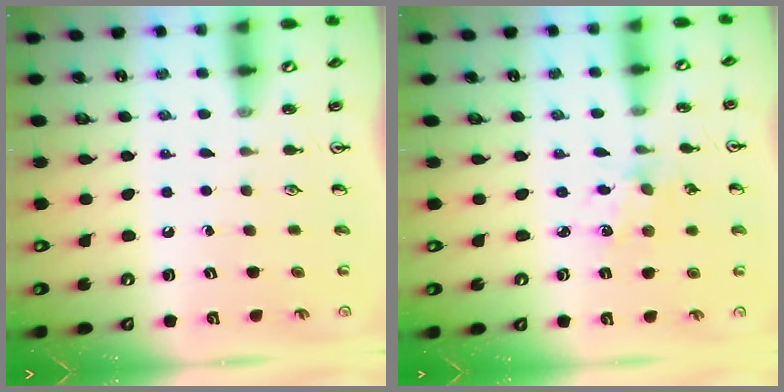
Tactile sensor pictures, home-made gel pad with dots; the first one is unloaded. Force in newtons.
{"total": 2.1, "press": 2.1, "slide": 0.4}